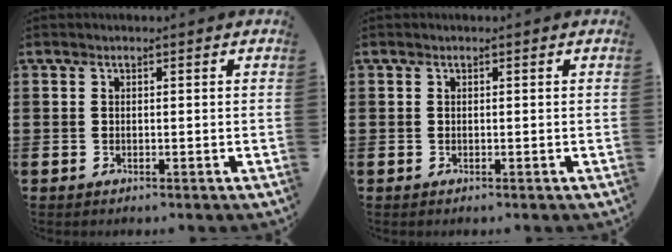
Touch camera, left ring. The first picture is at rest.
{"total": 0.0}